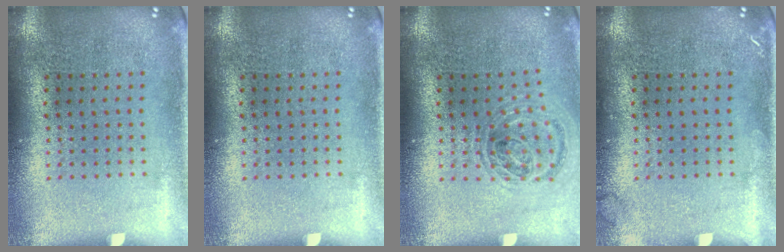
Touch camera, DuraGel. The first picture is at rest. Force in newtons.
{"total": 0.0}
{"total": 0.9, "press": 0.9, "slide": 0.3}
{"total": 0.8, "press": 0.8, "slide": 0.1}